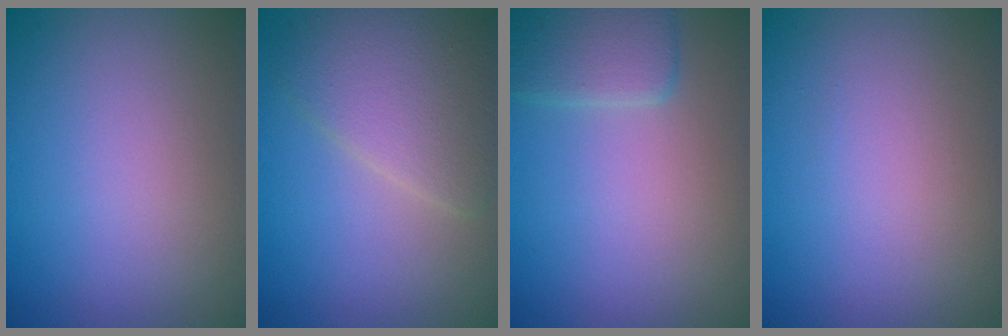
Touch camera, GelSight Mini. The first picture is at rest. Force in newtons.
{"total": 4.7, "press": 4.7, "slide": 0.2}
{"total": 2.9, "press": 2.9, "slide": 0.1}
{"total": 0.0}